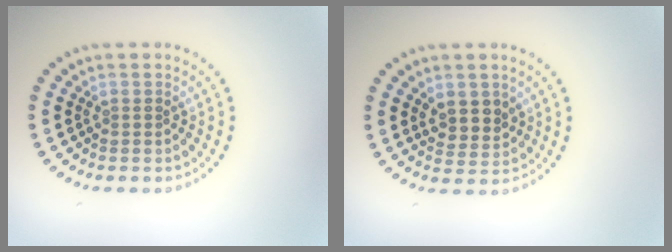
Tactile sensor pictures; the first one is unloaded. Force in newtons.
{"total": 2.4, "press": 2.2, "slide": 0.9}